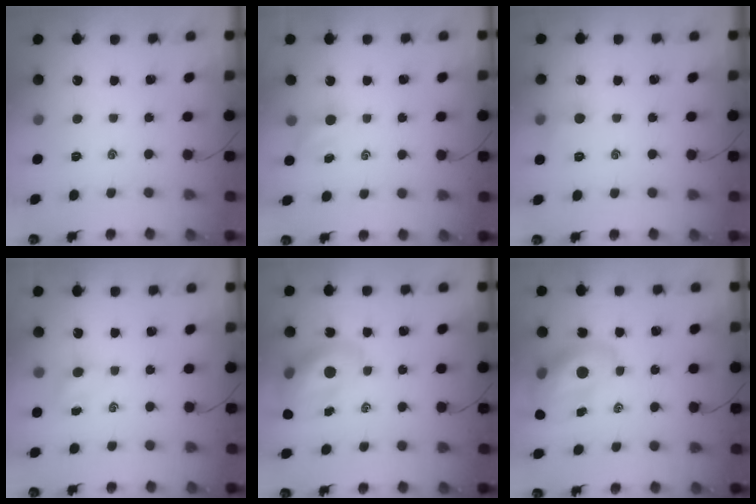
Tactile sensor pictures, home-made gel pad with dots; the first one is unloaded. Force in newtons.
{"total": 2.4, "press": 2.3, "slide": 0.7}
{"total": 5.5, "press": 5.2, "slide": 1.7}
{"total": 4.0, "press": 3.8, "slide": 1.1}
{"total": 14.2, "press": 13.6, "slide": 4.1}
{"total": 14.4, "press": 13.9, "slide": 4.0}